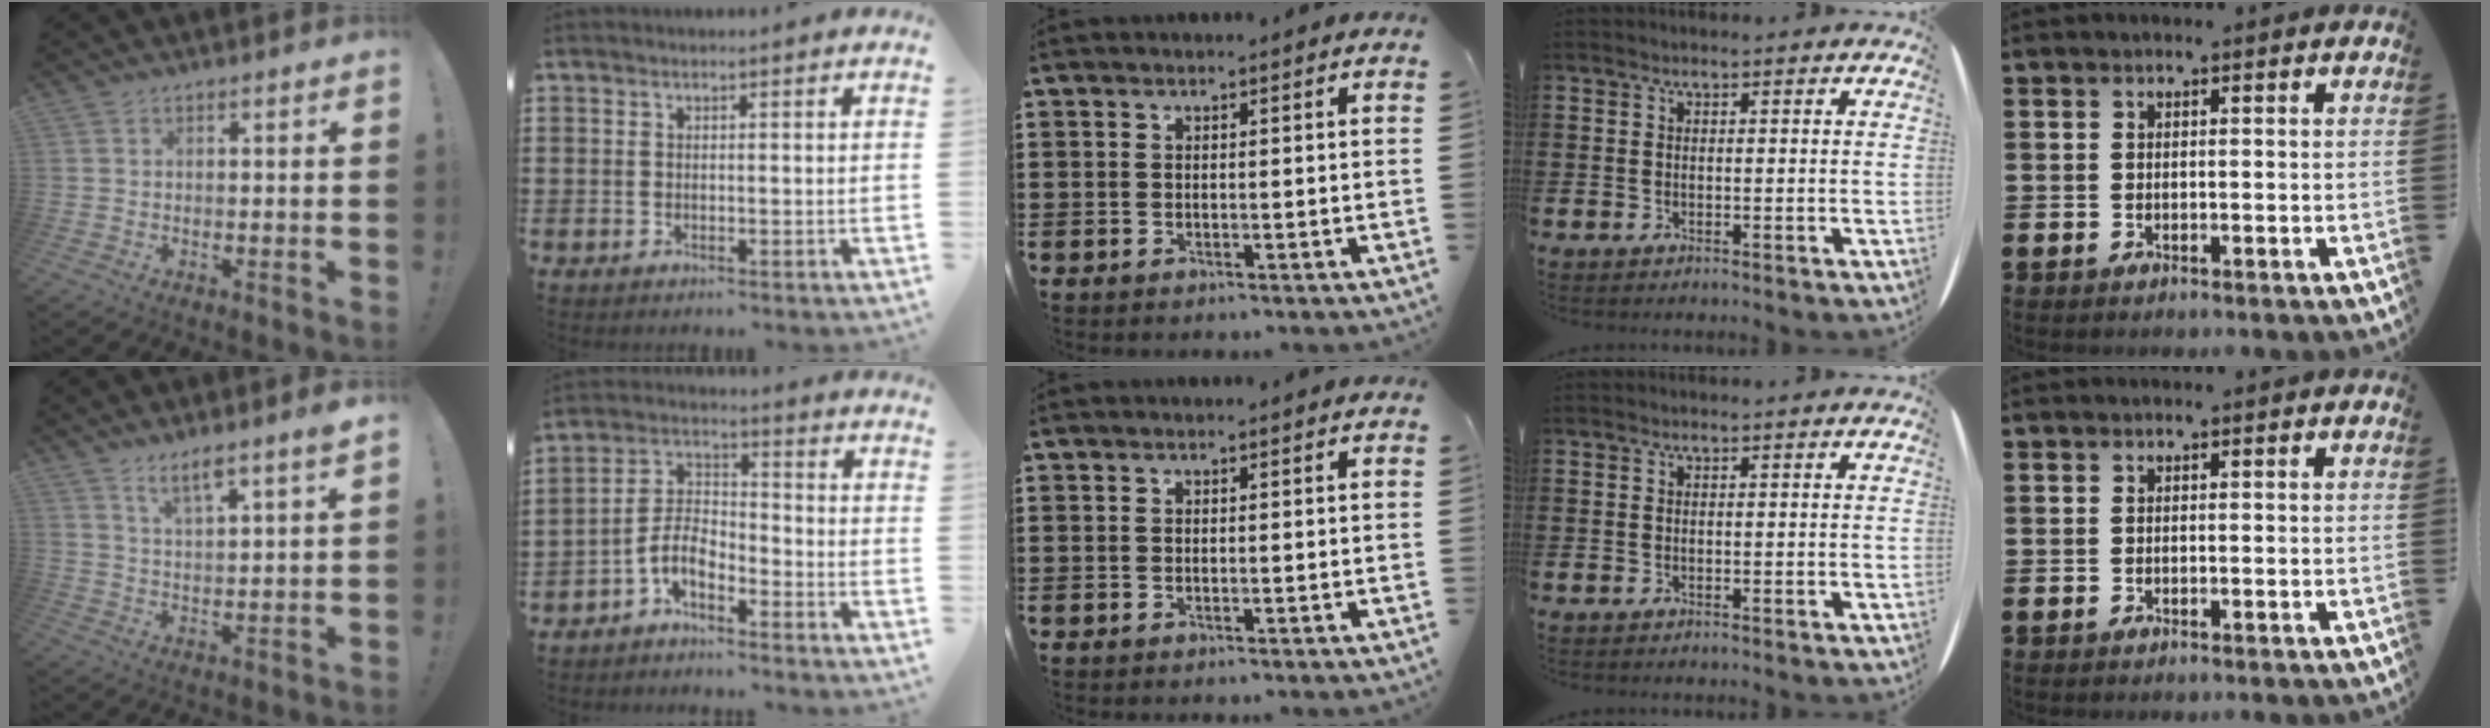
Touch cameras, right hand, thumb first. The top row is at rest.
{"thumb": {"total": 6.2, "force": [5.1, 0.5, 3.5], "torque": [-0.057, -0.032, 0.086]}, "index": {"total": 5.4, "force": [-3.6, 2.4, 3.3], "torque": [-0.091, 0.003, -0.078]}}